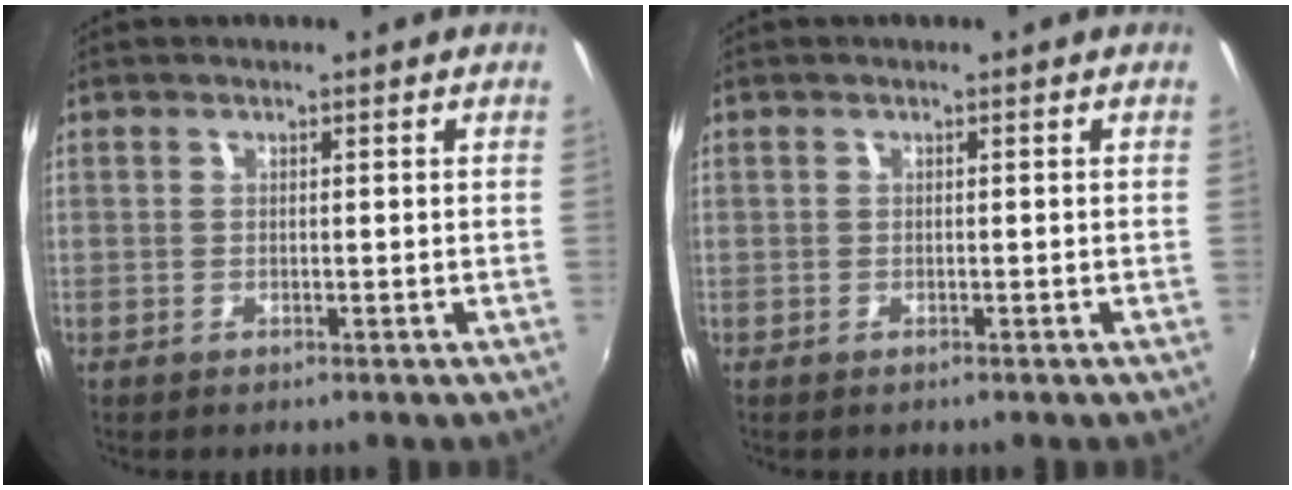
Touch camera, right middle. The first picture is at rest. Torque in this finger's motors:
{"motor_torque": [-0.34, -0.09, 0.05, 0.01]}